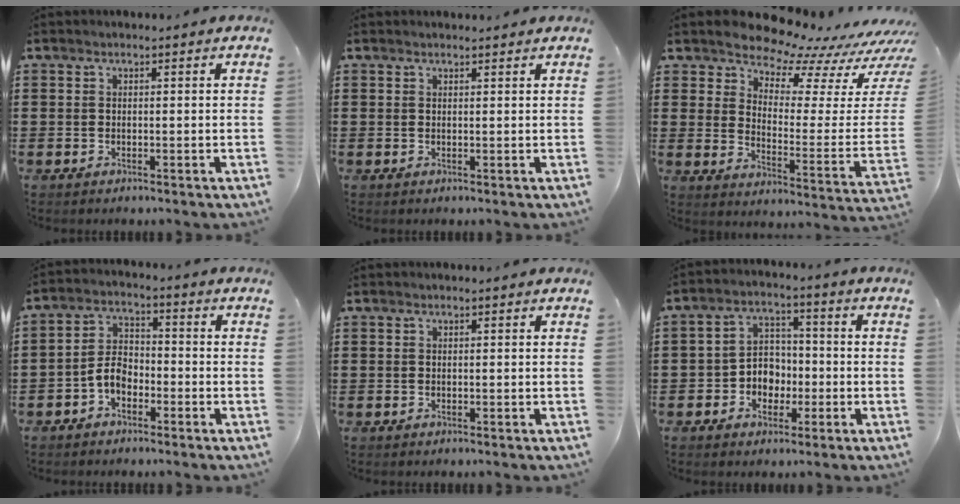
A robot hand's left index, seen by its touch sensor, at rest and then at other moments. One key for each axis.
{"total": 0.8, "fx": 0.8, "fy": 0.0, "fz": 0.2, "tx": -0.005, "ty": -0.001, "tz": 0.016}
{"total": 8.0, "fx": 7.8, "fy": 1.2, "fz": 1.2, "tx": -0.045, "ty": -0.084, "tz": 0.133}
{"total": 4.6, "fx": -2.5, "fy": 2.7, "fz": 2.8, "tx": -0.072, "ty": 0.005, "tz": -0.055}
{"total": 0.0}
{"total": 5.1, "fx": -2.0, "fy": 4.4, "fz": 1.8, "tx": -0.045, "ty": 0.016, "tz": -0.040}